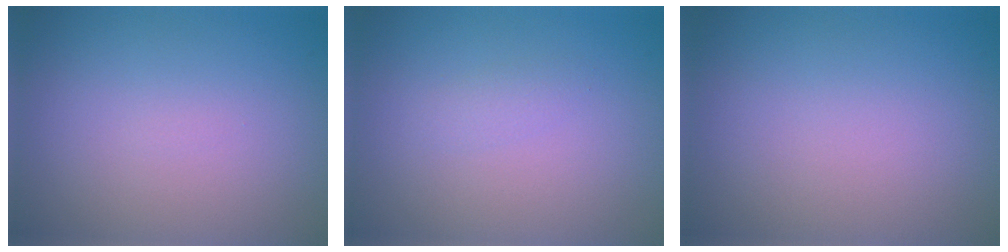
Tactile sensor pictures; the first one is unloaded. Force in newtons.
{"total": 0.9, "press": 0.9, "slide": 0.0}
{"total": 0.0}